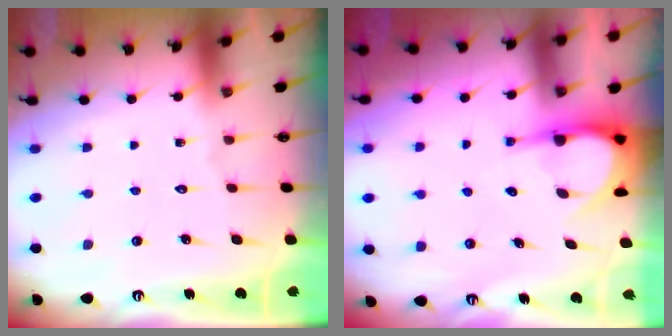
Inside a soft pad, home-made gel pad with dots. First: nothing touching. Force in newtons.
{"total": 5.5, "press": 5.4, "slide": 0.5}